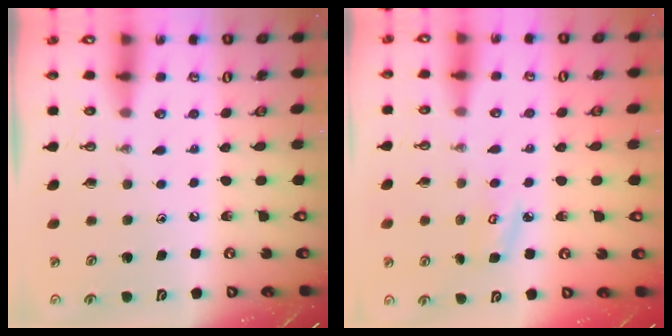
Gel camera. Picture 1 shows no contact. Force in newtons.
{"total": 5.4, "press": 5.4, "slide": 0.6}